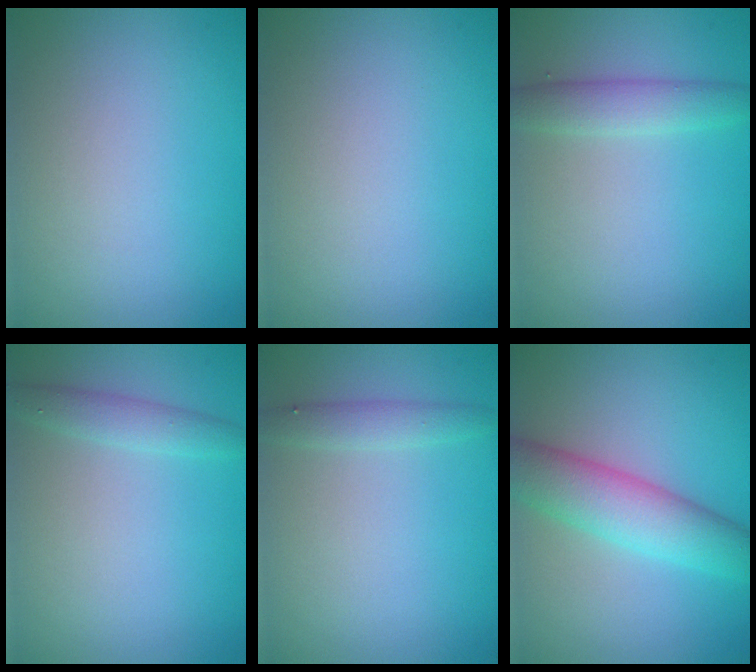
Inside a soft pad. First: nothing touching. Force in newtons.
{"total": 0.0}
{"total": 2.5, "press": 2.5, "slide": 0.2}
{"total": 1.8, "press": 1.8, "slide": 0.1}
{"total": 1.5, "press": 1.5, "slide": 0.1}
{"total": 5.8, "press": 5.8, "slide": 0.2}